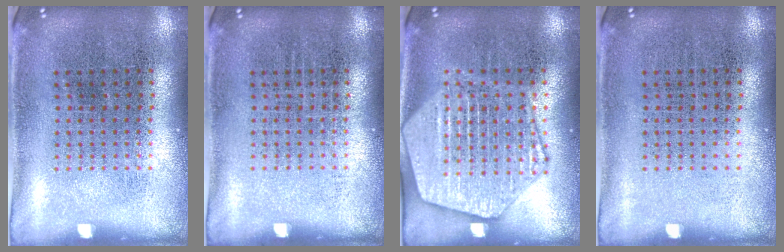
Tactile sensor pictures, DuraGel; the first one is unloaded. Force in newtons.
{"total": 0.0}
{"total": 3.7, "press": 3.6, "slide": 0.5}
{"total": 0.0}